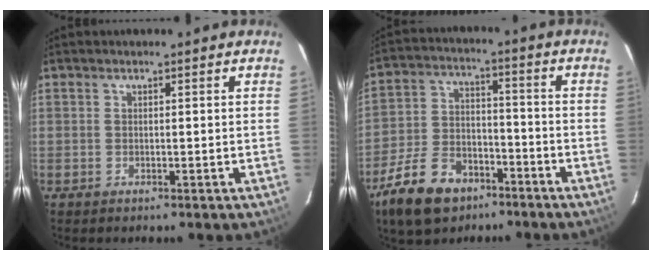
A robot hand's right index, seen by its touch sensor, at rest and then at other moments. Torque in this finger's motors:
{"motor_torque": [0.26, -0.35, -0.03, -0.09]}